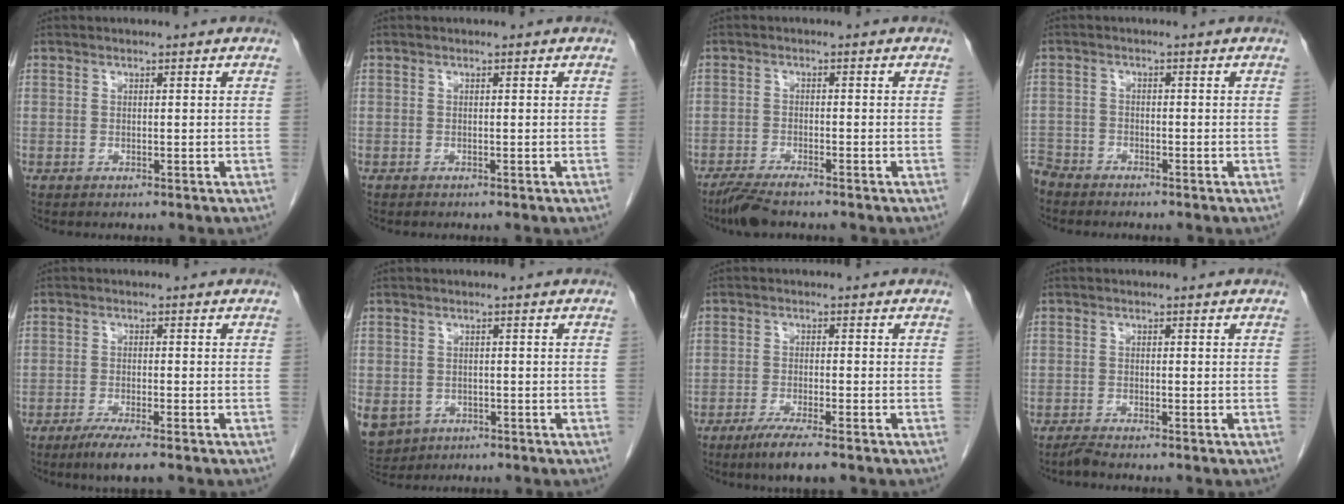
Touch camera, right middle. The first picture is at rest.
{"total": 0.0}
{"total": 4.2, "force": [-3.5, 0.4, 2.3], "torque": [-0.047, -0.012, -0.066]}
{"total": 4.5, "force": [-4.2, 1.4, 0.4], "torque": [-0.006, -0.009, -0.084]}
{"total": 4.4, "force": [-3.1, 0.2, 3.2], "torque": [-0.056, -0.012, -0.054]}
{"total": 10.6, "force": [-4.4, 8.8, 4.0], "torque": [-0.125, -0.006, -0.055]}
{"total": 5.4, "force": [-3.8, 0.2, 3.9], "torque": [-0.068, -0.014, -0.064]}
{"total": 1.2, "force": [-1.1, -0.3, 0.4], "torque": [-0.014, -0.004, -0.024]}